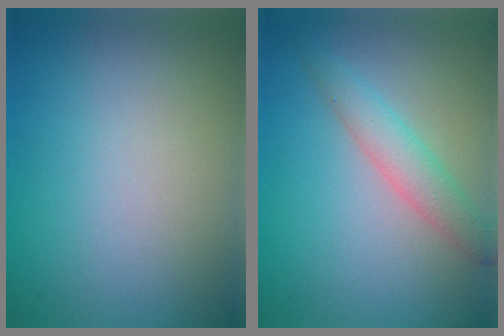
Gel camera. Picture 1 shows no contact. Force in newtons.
{"total": 2.8, "press": 2.8, "slide": 0.1}